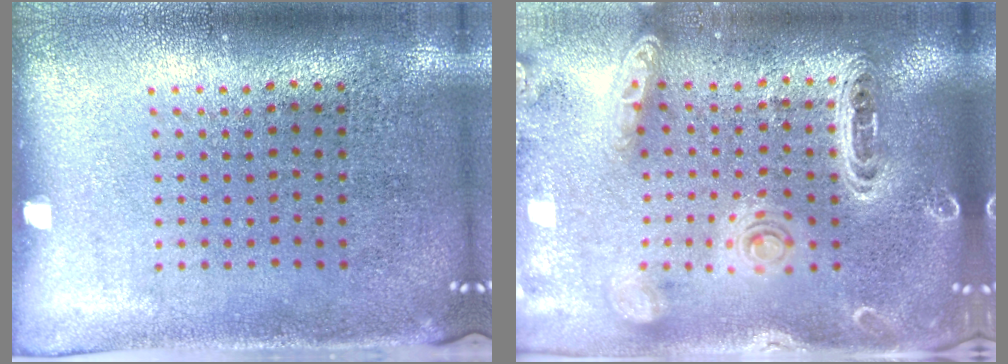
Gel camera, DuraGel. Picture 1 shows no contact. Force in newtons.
{"total": 1.9, "press": 1.9, "slide": 0.5}